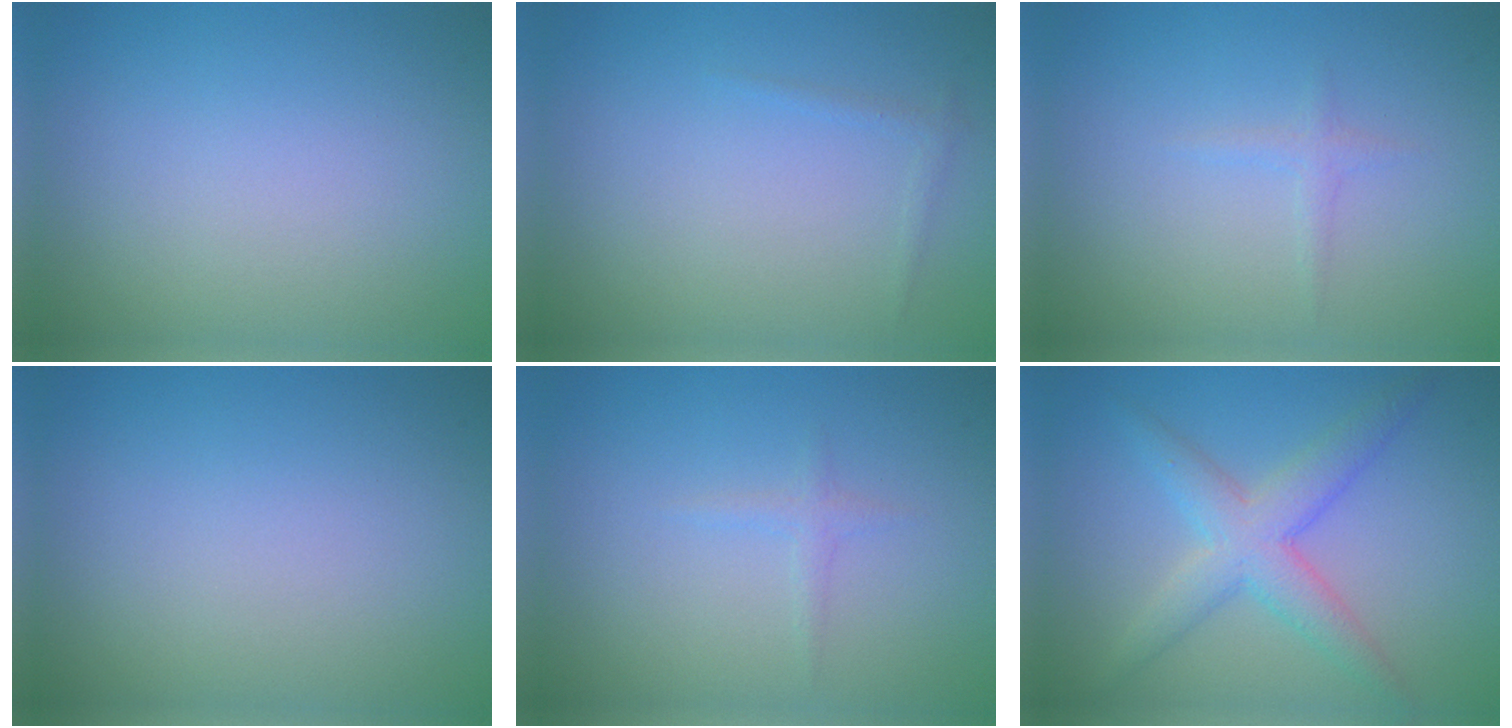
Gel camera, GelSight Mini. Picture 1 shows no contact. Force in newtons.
{"total": 0.6, "press": 0.6, "slide": 0.1}
{"total": 0.8, "press": 0.8, "slide": 0.1}
{"total": 0.0}
{"total": 0.8, "press": 0.8, "slide": 0.1}
{"total": 4.4, "press": 4.4, "slide": 0.1}